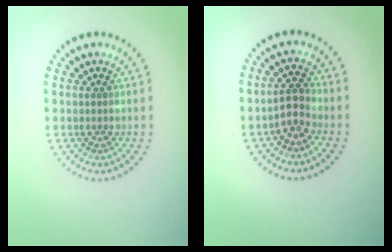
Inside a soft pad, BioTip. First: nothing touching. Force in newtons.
{"total": 2.2, "press": 2.0, "slide": 0.9}